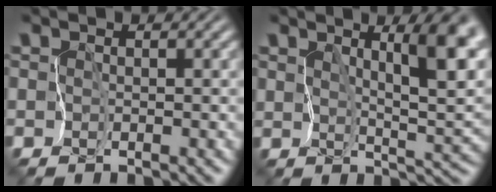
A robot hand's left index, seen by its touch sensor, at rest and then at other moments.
{"total": 7.6, "force": [3.5, 2.2, 6.3], "torque": [-0.090, 0.000, 0.060]}